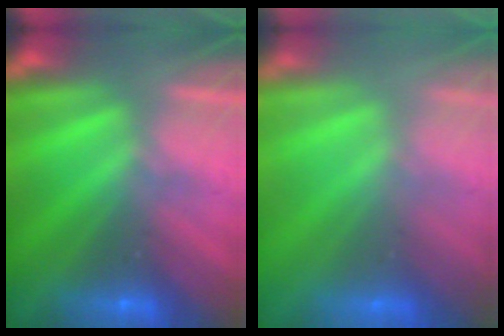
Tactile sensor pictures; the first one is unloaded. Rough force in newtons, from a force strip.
{"total": 7.6}